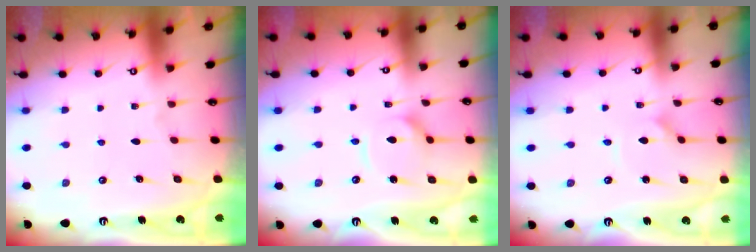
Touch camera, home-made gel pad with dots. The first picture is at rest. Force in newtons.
{"total": 8.6, "press": 8.5, "slide": 0.8}
{"total": 1.2, "press": 1.2, "slide": 0.2}